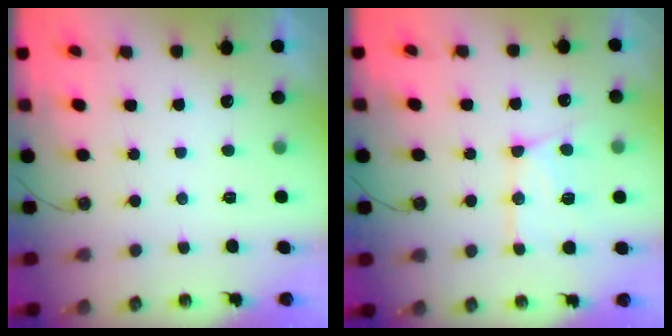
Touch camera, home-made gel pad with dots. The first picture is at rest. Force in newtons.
{"total": 13.5, "press": 13.4, "slide": 1.6}